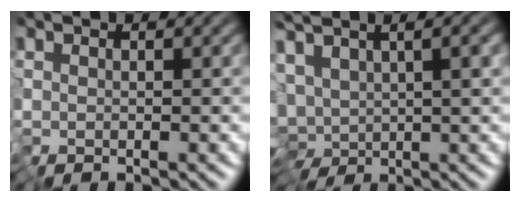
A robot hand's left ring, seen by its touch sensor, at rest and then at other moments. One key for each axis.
{"total": 7.6, "fx": 0.6, "fy": 4.0, "fz": 6.4, "tx": -0.103, "ty": 0.002, "tz": 0.021}